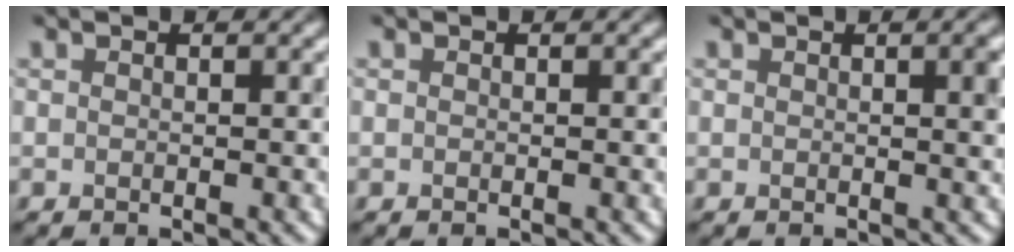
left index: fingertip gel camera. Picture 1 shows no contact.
{"total": 0.0}
{"total": 2.1, "force": [0.2, 0.5, 2.0], "torque": [-0.024, 0.000, 0.002]}